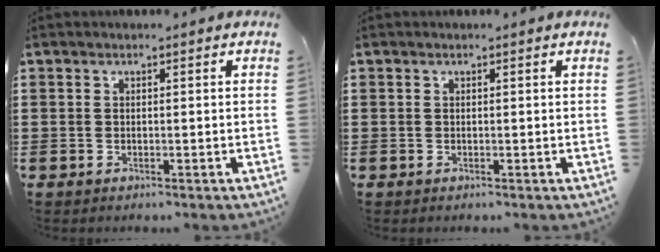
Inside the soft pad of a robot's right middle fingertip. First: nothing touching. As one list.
[{"total": 0.0}]